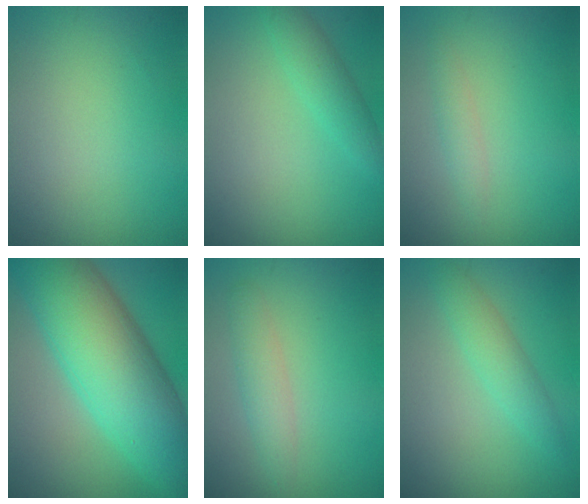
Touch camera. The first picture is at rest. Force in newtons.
{"total": 2.3, "press": 2.3, "slide": 0.1}
{"total": 1.2, "press": 1.2, "slide": 0.0}
{"total": 12.2, "press": 12.2, "slide": 0.1}
{"total": 2.0, "press": 2.0, "slide": 0.1}
{"total": 2.4, "press": 2.4, "slide": 0.1}